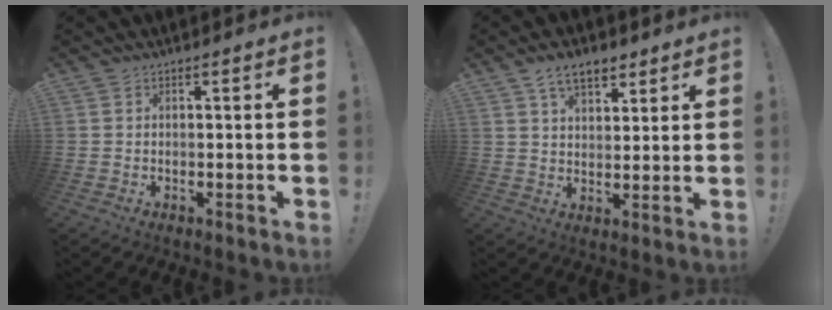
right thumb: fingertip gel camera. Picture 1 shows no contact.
{"total": 8.1, "force": [5.3, 4.2, 4.6], "torque": [-0.070, -0.018, 0.097]}